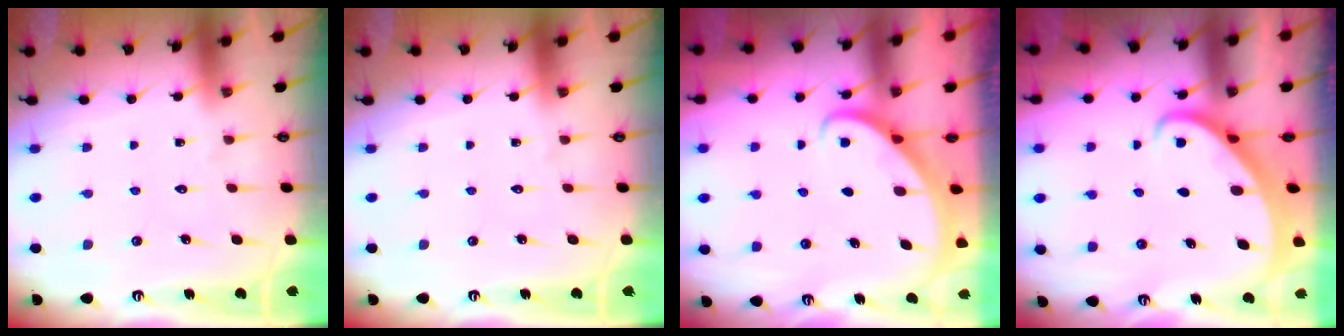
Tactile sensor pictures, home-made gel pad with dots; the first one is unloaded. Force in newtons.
{"total": 0.0}
{"total": 2.7, "press": 2.7, "slide": 0.2}
{"total": 2.7, "press": 2.7, "slide": 0.3}